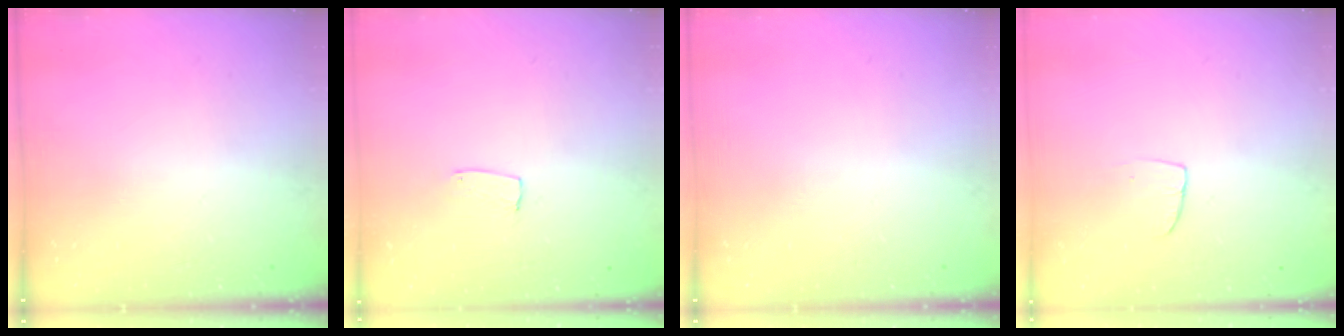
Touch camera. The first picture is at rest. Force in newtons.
{"total": 4.3, "press": 4.3, "slide": 0.2}
{"total": 0.0}
{"total": 3.1, "press": 3.1, "slide": 0.2}